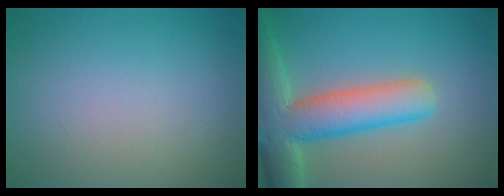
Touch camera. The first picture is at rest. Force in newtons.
{"total": 9.0, "press": 8.9, "slide": 0.6}